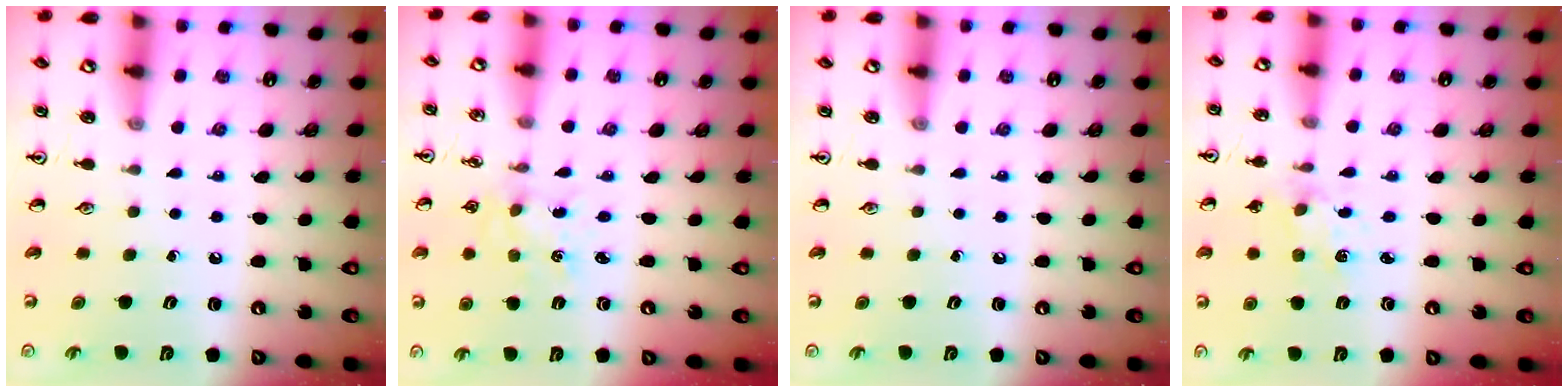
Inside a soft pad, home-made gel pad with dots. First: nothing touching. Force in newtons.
{"total": 2.2, "press": 2.2, "slide": 0.3}
{"total": 0.0}
{"total": 1.8, "press": 1.7, "slide": 0.5}